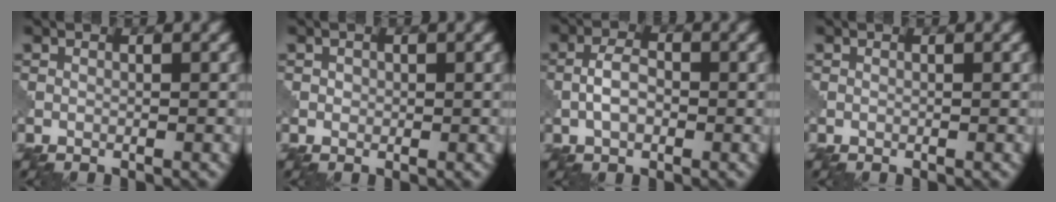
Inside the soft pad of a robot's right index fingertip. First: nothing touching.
{"total": 0.6, "force": [0.1, 0.6, 0.2], "torque": [-0.001, 0.000, -0.001]}
{"total": 2.7, "force": [-0.6, 1.5, 2.2], "torque": [-0.045, 0.006, -0.015]}
{"total": 0.0}